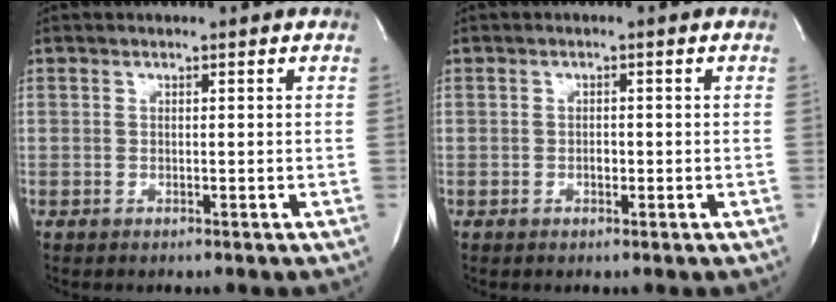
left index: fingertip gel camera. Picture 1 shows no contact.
{"total": 1.1, "force": [-0.4, 0.6, 0.8], "torque": [-0.016, 0.000, -0.007]}